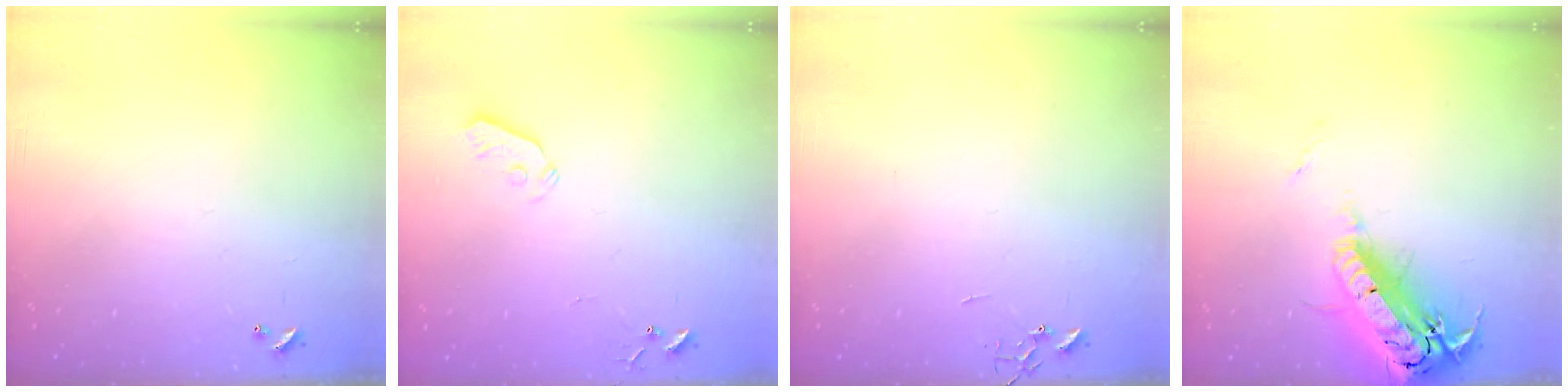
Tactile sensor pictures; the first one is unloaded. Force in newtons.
{"total": 3.6, "press": 3.5, "slide": 0.7}
{"total": 0.0}
{"total": 22.8, "press": 22.3, "slide": 4.6}